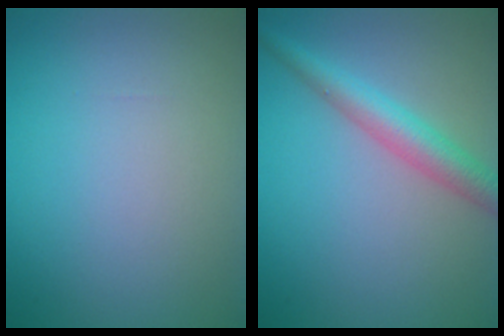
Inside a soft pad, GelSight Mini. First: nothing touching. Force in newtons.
{"total": 3.8, "press": 3.8, "slide": 0.0}